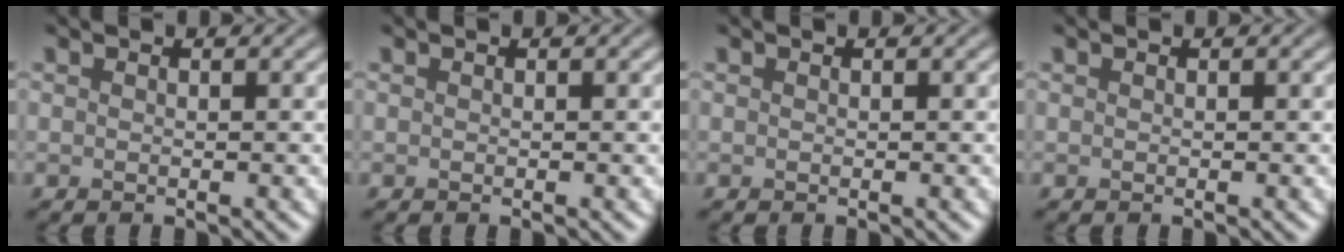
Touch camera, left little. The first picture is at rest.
{"total": 0.0}
{"total": 0.0}
{"total": 0.0}